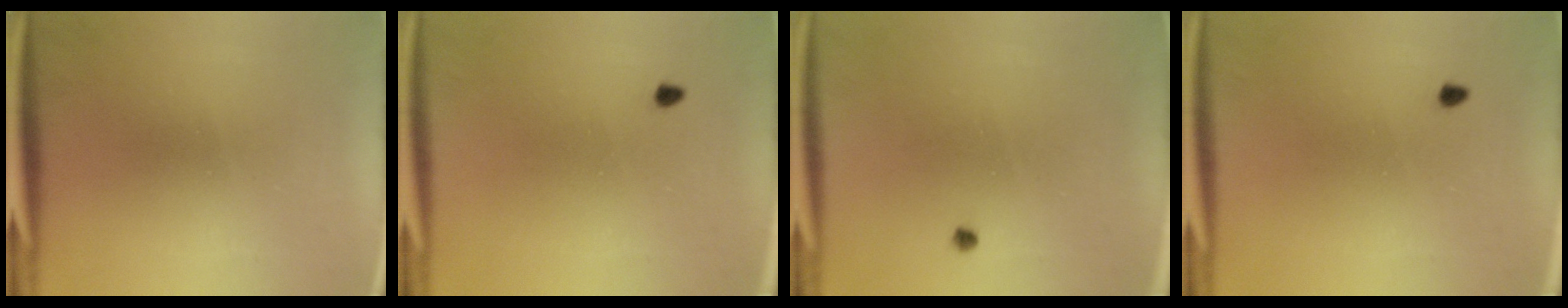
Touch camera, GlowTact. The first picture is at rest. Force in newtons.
{"total": 0.7}
{"total": 0.6}
{"total": 0.7}